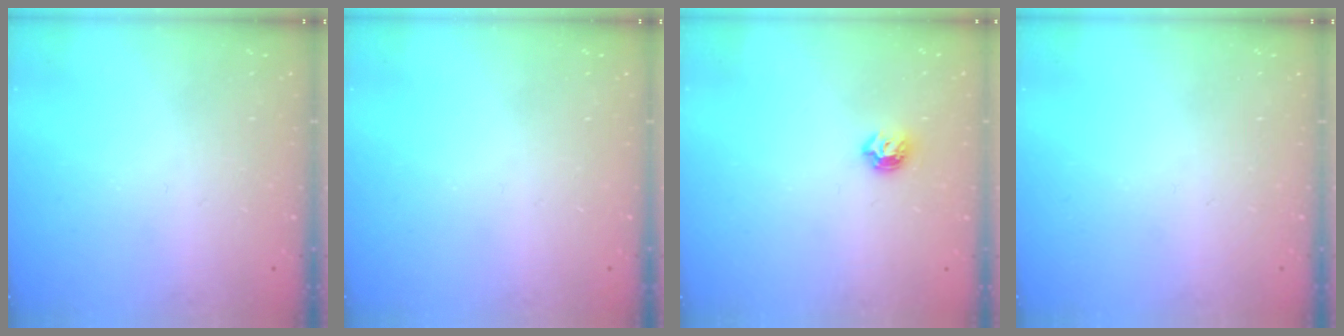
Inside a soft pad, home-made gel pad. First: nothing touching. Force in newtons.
{"total": 0.0}
{"total": 5.2, "press": 5.1, "slide": 0.8}
{"total": 0.0}